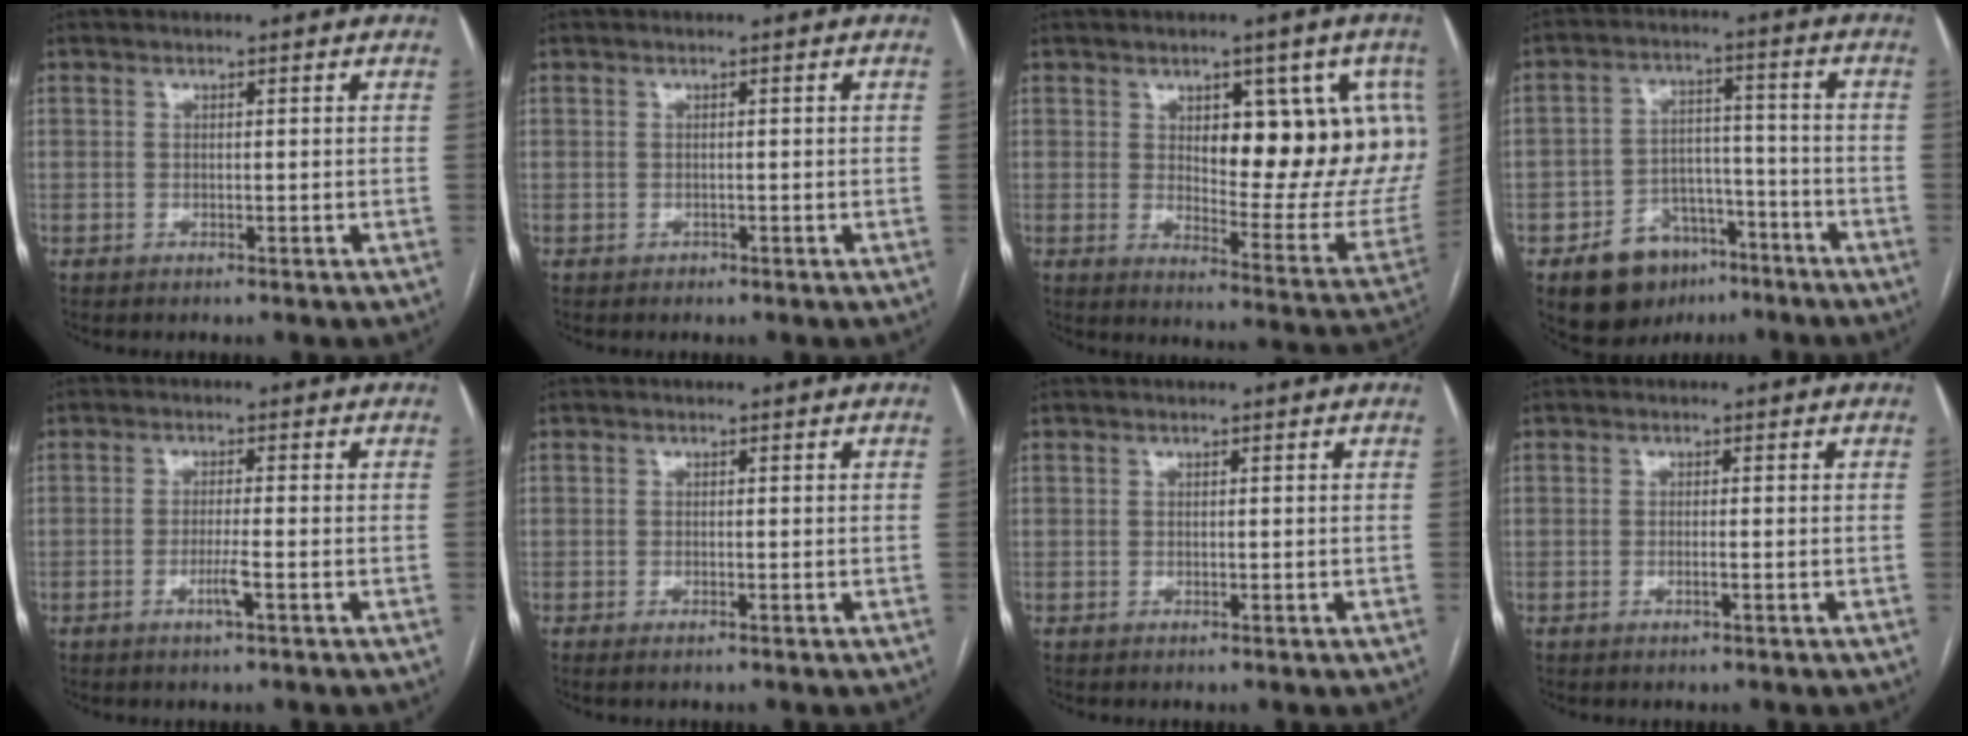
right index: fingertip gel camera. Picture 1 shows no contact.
{"total": 0.7, "force": [-0.5, 0.5, 0.0], "torque": [-0.003, 0.002, -0.011]}
{"total": 17.5, "force": [4.6, 6.8, 15.4], "torque": [-0.175, 0.003, 0.068]}
{"total": 10.2, "force": [-6.2, 6.8, 4.5], "torque": [-0.074, 0.024, -0.090]}
{"total": 2.8, "force": [-1.2, -0.2, 2.5], "torque": [-0.049, -0.005, -0.024]}
{"total": 0.7, "force": [-0.5, 0.0, 0.5], "torque": [-0.011, -0.003, -0.006]}
{"total": 0.0}
{"total": 0.9, "force": [-0.4, 0.0, 0.8], "torque": [-0.018, -0.001, -0.006]}